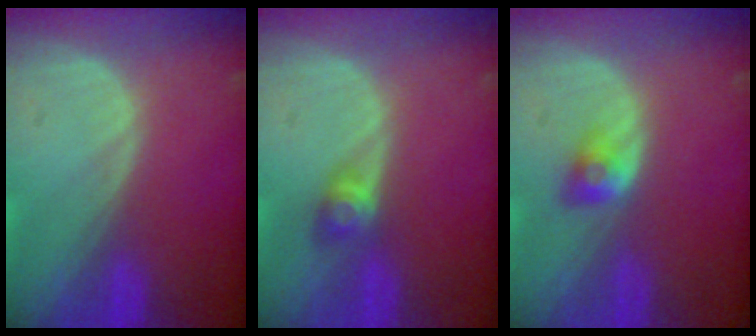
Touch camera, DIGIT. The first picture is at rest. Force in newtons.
{"total": 3.0, "press": 2.6, "slide": 1.5}
{"total": 2.9, "press": 2.5, "slide": 1.5}